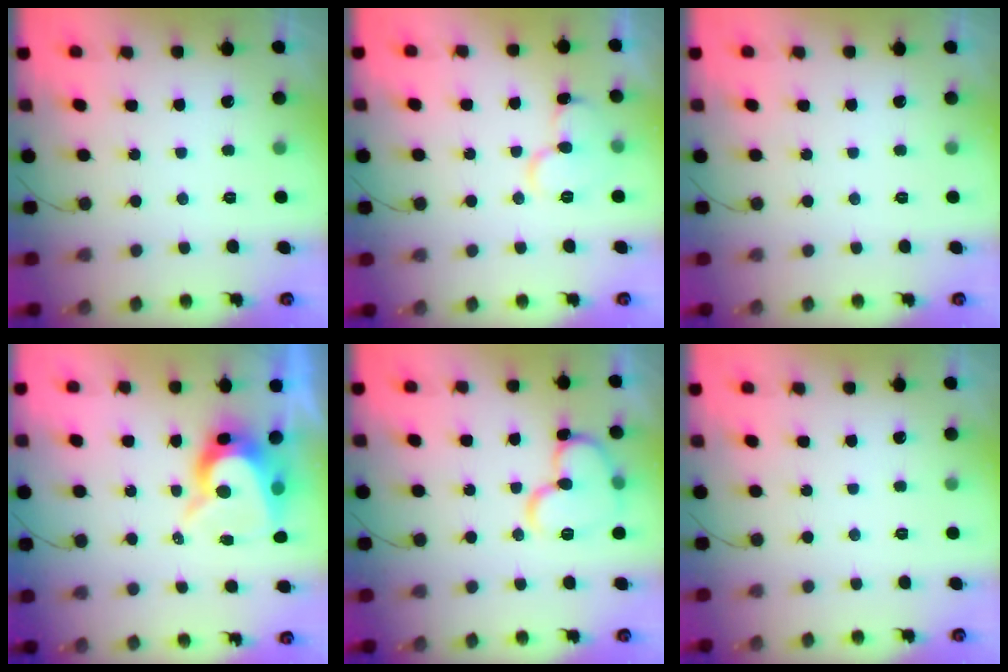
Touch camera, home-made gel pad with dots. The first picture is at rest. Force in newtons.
{"total": 10.9, "press": 10.8, "slide": 1.2}
{"total": 0.0}
{"total": 9.6, "press": 9.6, "slide": 0.7}
{"total": 13.0, "press": 12.8, "slide": 2.2}
{"total": 0.0}